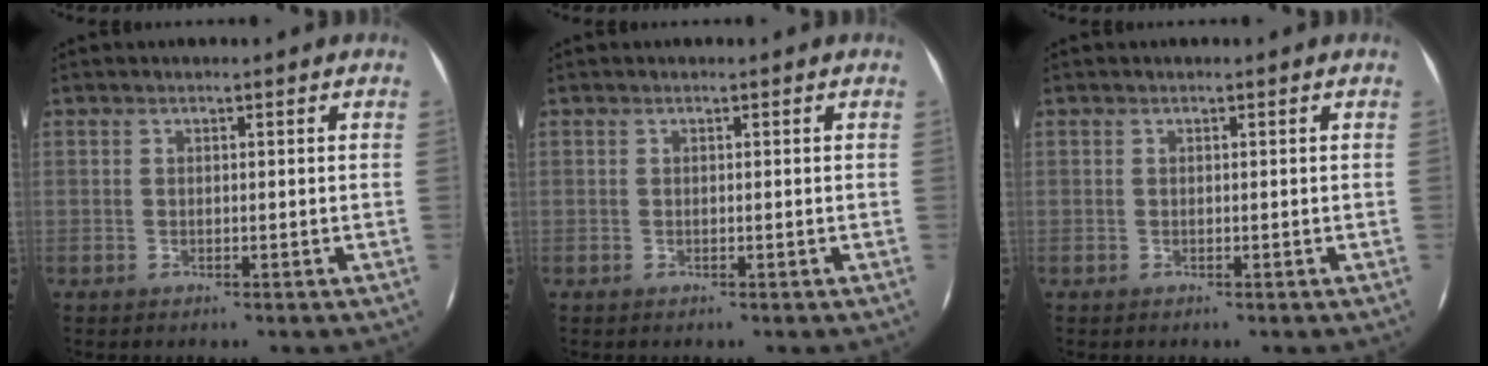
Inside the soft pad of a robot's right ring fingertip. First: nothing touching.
{"total": 0.0}
{"total": 0.0}